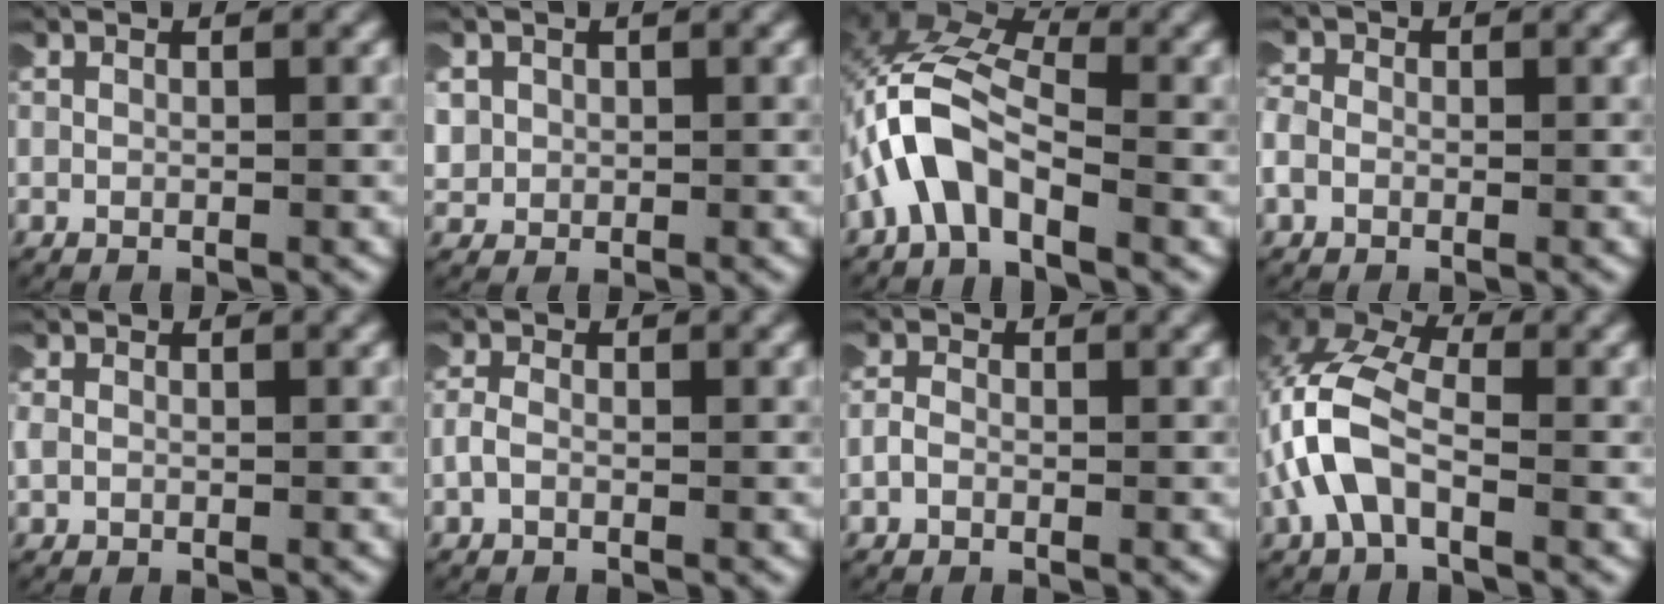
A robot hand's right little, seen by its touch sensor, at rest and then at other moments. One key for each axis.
{"total": 3.1, "fx": 0.4, "fy": 2.8, "fz": 1.1, "tx": -0.044, "ty": -0.001, "tz": 0.006}
{"total": 5.8, "fx": -0.3, "fy": 3.7, "fz": 4.4, "tx": -0.123, "ty": -0.003, "tz": -0.015}
{"total": 2.7, "fx": -0.2, "fy": 2.4, "fz": 1.3, "tx": -0.040, "ty": 0.000, "tz": -0.008}
{"total": 1.3, "fx": 0.1, "fy": 1.1, "fz": 0.6, "tx": -0.021, "ty": 0.003, "tz": 0.002}
{"total": 1.1, "fx": -0.3, "fy": 0.7, "fz": 0.8, "tx": -0.021, "ty": 0.004, "tz": -0.010}
{"total": 0.8, "fx": -0.3, "fy": 0.6, "fz": 0.5, "tx": -0.012, "ty": 0.005, "tz": -0.009}
{"total": 8.3, "fx": 0.7, "fy": 6.1, "fz": 5.6, "tx": -0.145, "ty": -0.002, "tz": -0.001}